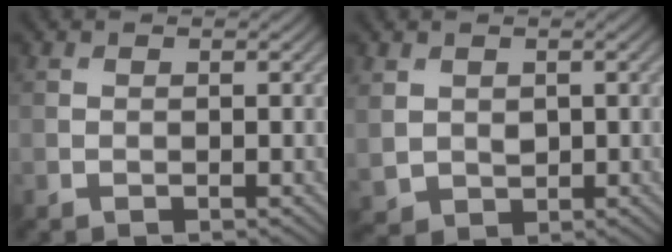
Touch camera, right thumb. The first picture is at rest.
{"total": 3.2, "force": [0.9, 2.6, 1.6], "torque": [-0.055, -0.008, 0.024]}